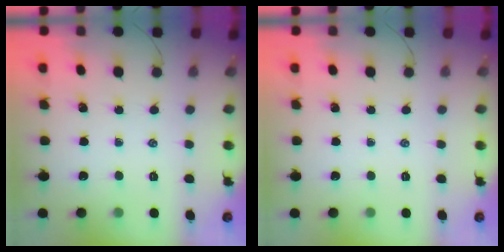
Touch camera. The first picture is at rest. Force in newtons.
{"total": 0.0}